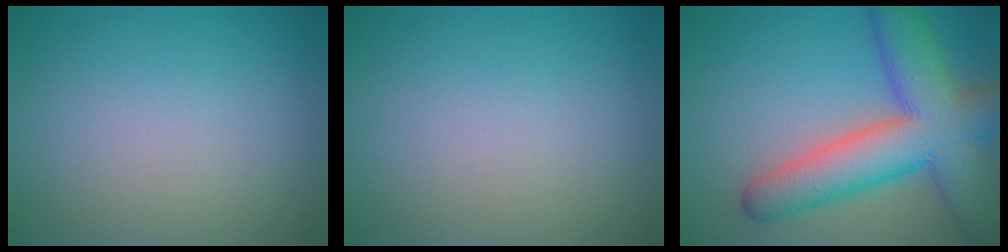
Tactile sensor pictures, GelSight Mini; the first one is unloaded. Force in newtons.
{"total": 0.0}
{"total": 10.3, "press": 10.3, "slide": 0.5}